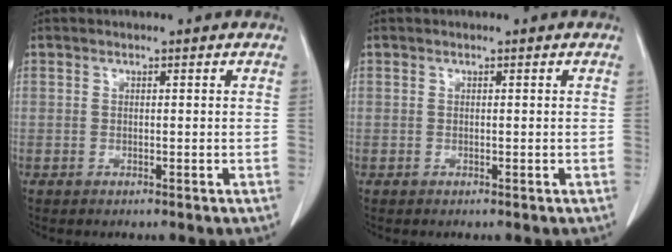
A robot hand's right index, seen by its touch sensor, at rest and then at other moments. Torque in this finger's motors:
{"motor_torque": [-0.01, 0.00, 0.01, 0.00]}